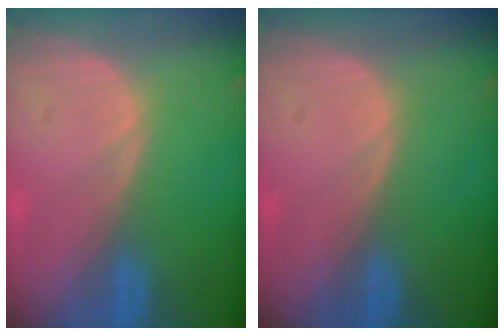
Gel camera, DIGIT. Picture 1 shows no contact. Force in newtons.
{"total": 0.0}